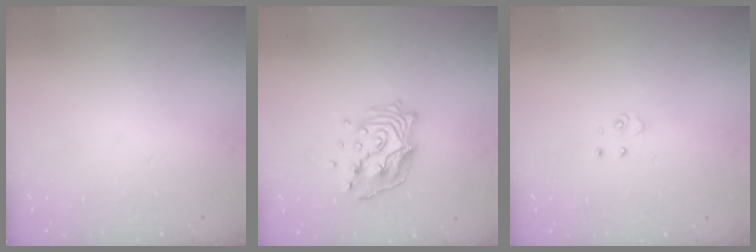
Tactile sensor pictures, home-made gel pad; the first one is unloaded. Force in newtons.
{"total": 14.9, "press": 14.8, "slide": 1.4}
{"total": 4.0, "press": 4.0, "slide": 0.4}